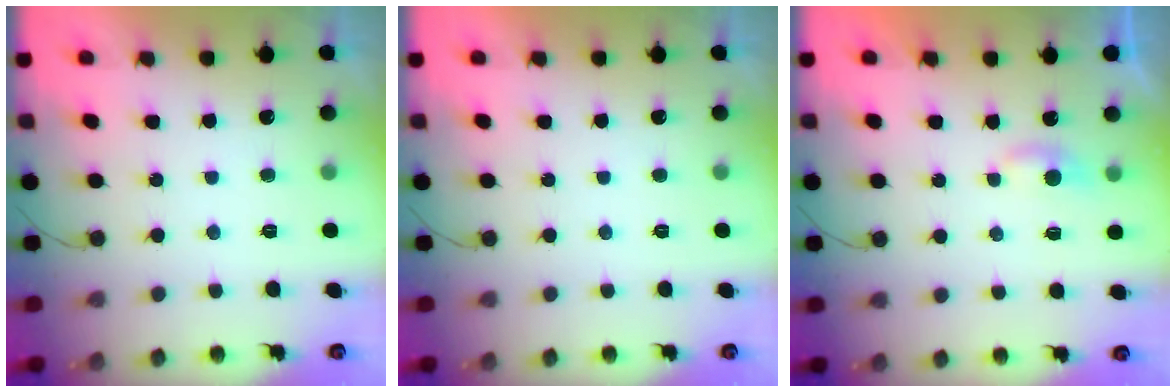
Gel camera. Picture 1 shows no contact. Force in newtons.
{"total": 0.0}
{"total": 3.2, "press": 3.2, "slide": 0.4}